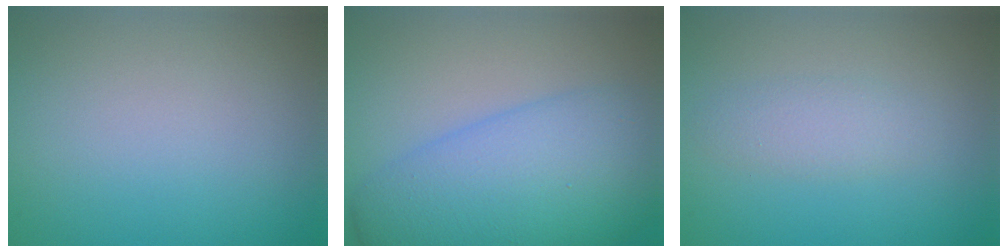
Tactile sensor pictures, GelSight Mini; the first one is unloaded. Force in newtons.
{"total": 10.3, "press": 10.3, "slide": 0.1}
{"total": 2.0, "press": 2.0, "slide": 0.1}